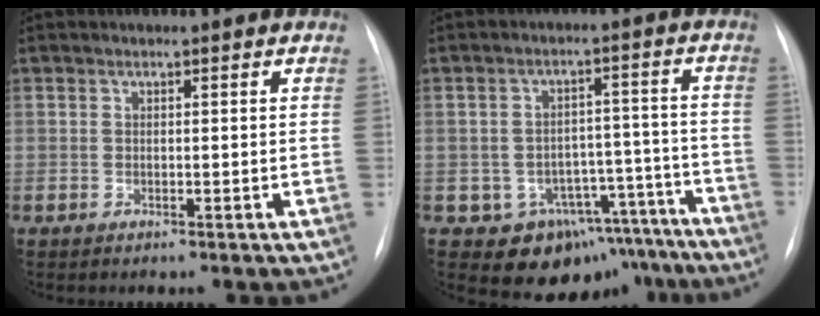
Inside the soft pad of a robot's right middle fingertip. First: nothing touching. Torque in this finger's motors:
{"motor_torque": [0.71, -0.78, 0.08, 0.02]}